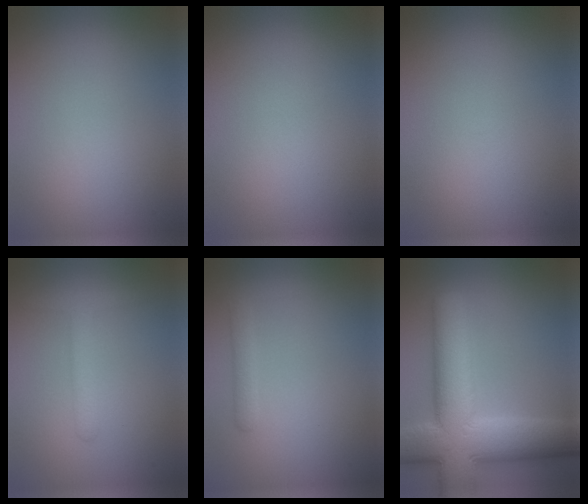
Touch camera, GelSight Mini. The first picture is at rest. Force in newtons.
{"total": 0.0}
{"total": 0.0}
{"total": 2.2, "press": 2.2, "slide": 0.1}
{"total": 1.9, "press": 1.9, "slide": 0.1}
{"total": 13.2, "press": 13.2, "slide": 1.2}